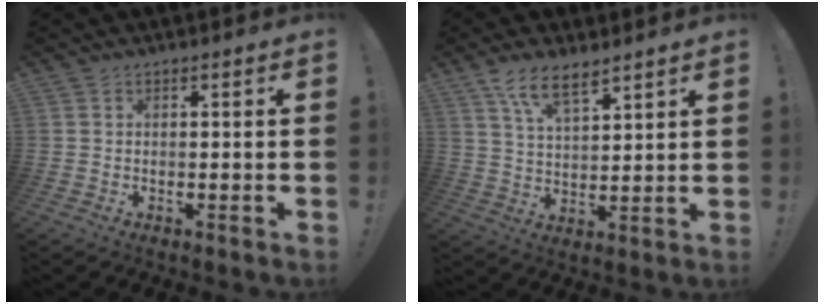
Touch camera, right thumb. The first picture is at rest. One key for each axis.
{"total": 8.9, "fx": 6.4, "fy": 3.1, "fz": 5.2, "tx": -0.100, "ty": -0.029, "tz": 0.121}